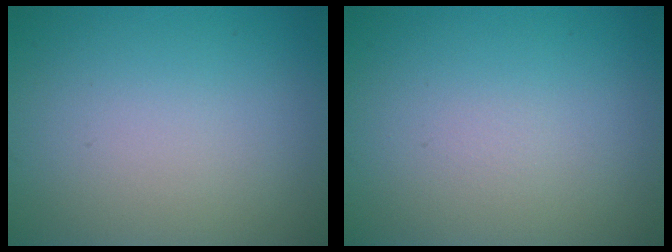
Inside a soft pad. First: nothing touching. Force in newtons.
{"total": 0.0}